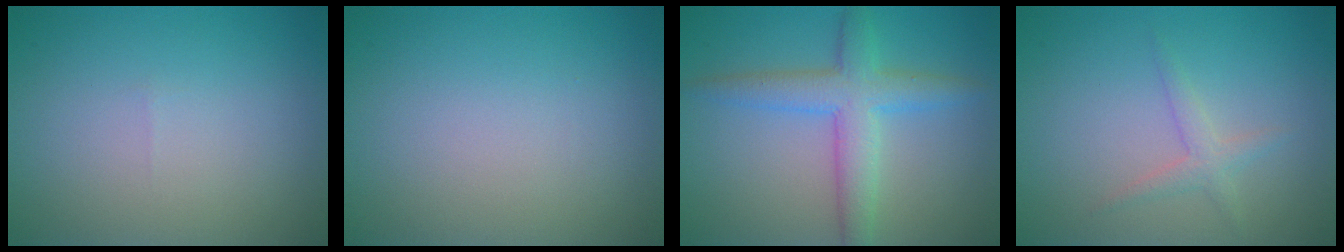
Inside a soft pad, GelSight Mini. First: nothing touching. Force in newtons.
{"total": 0.0}
{"total": 4.7, "press": 4.7, "slide": 0.1}
{"total": 1.6, "press": 1.6, "slide": 0.0}